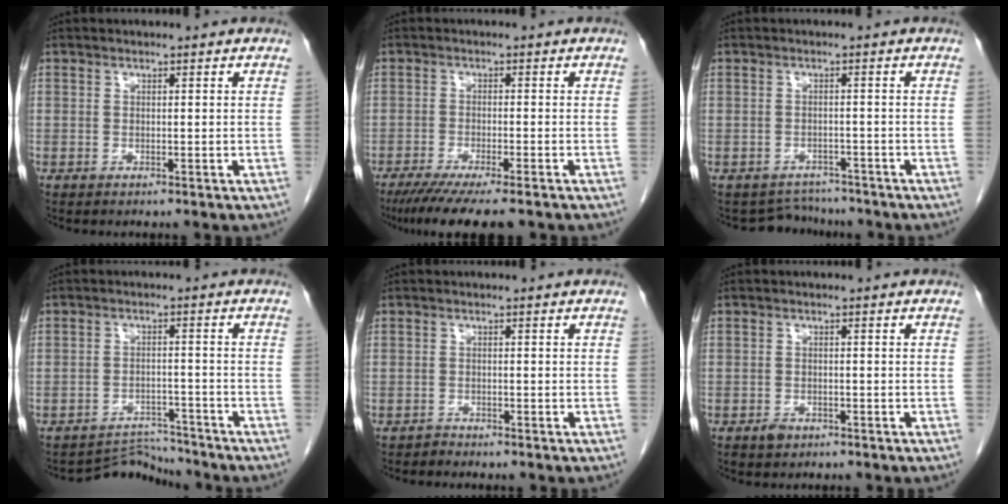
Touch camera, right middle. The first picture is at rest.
{"total": 10.5, "force": [-8.3, 0.9, 6.3], "torque": [-0.091, -0.023, -0.125]}
{"total": 4.0, "force": [-3.7, 1.3, -1.0], "torque": [0.010, 0.010, -0.052]}
{"total": 4.7, "force": [-4.3, 0.2, -1.9], "torque": [0.034, 0.010, -0.064]}
{"total": 0.7, "force": [-0.6, 0.1, -0.3], "torque": [0.005, -0.002, -0.012]}
{"total": 1.6, "force": [-1.1, 1.1, 0.6], "torque": [-0.011, 0.002, -0.013]}